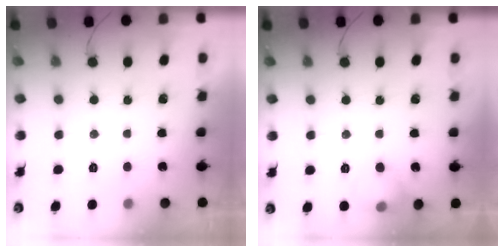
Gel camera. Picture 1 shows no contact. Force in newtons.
{"total": 7.1, "press": 6.9, "slide": 1.5}